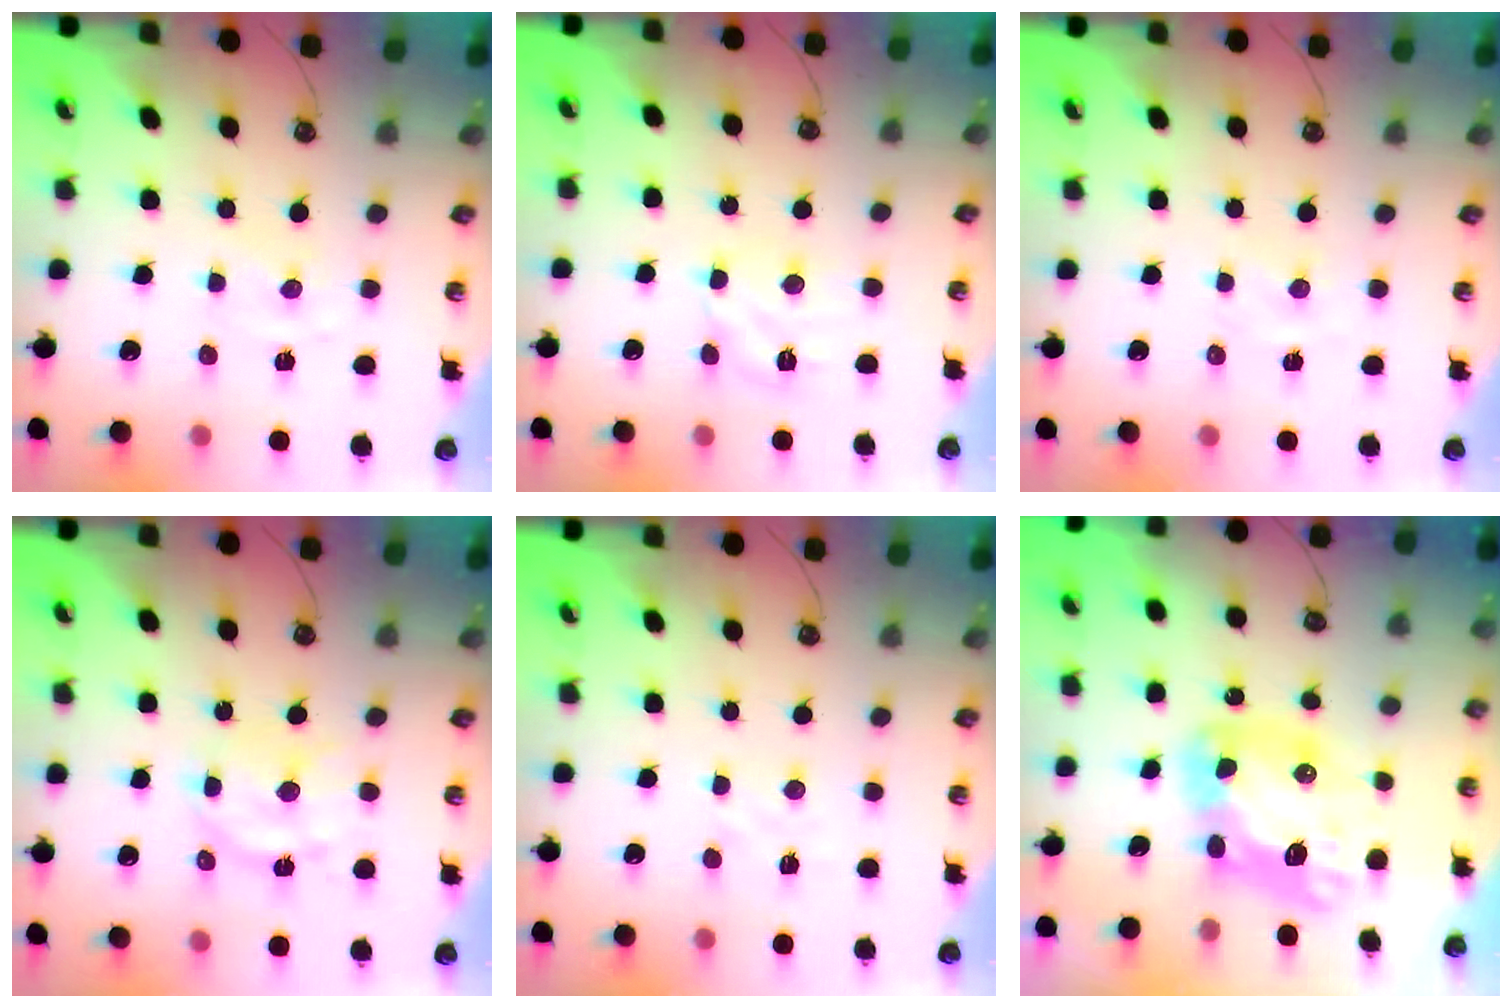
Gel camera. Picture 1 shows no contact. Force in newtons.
{"total": 7.9, "press": 7.9, "slide": 0.6}
{"total": 0.8, "press": 0.8, "slide": 0.2}
{"total": 11.9, "press": 11.9, "slide": 0.8}
{"total": 2.4, "press": 2.4, "slide": 0.4}
{"total": 14.8, "press": 14.7, "slide": 1.6}